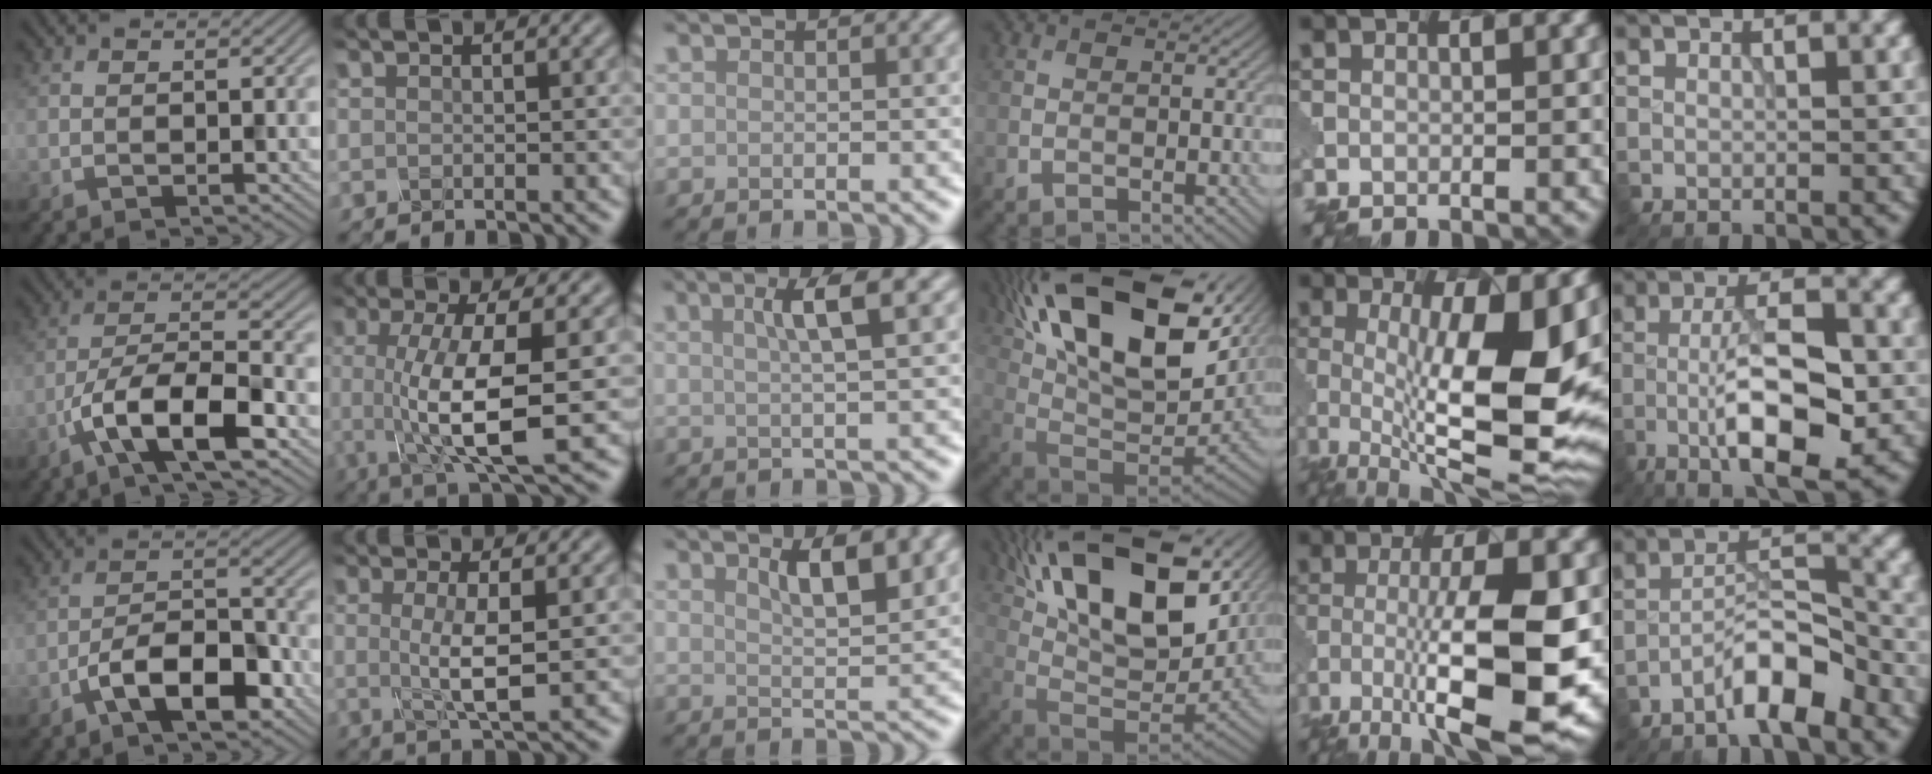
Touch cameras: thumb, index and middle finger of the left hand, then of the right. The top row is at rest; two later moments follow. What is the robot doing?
{"motion": "disassemble", "object": "glue stick"}